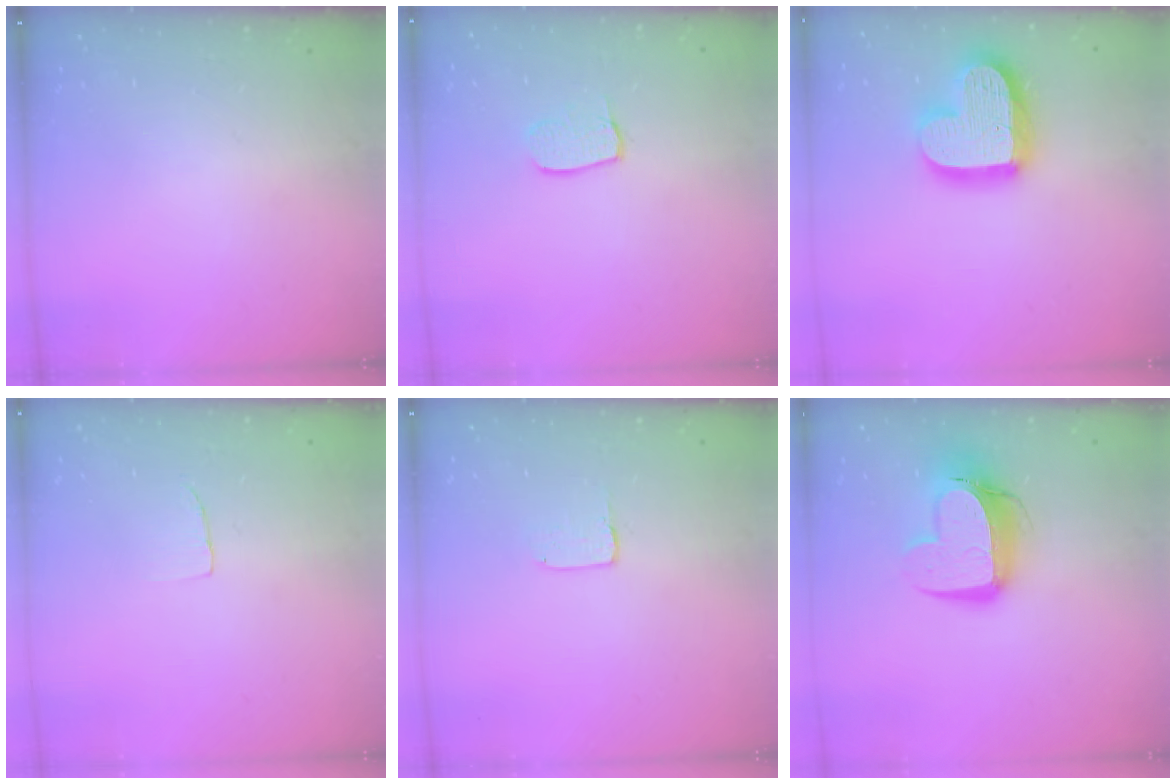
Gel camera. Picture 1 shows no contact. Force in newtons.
{"total": 6.3, "press": 6.3, "slide": 0.2}
{"total": 18.6, "press": 18.6, "slide": 1.3}
{"total": 2.7, "press": 2.7, "slide": 0.2}
{"total": 2.0, "press": 2.0, "slide": 0.0}
{"total": 13.9, "press": 13.8, "slide": 1.4}